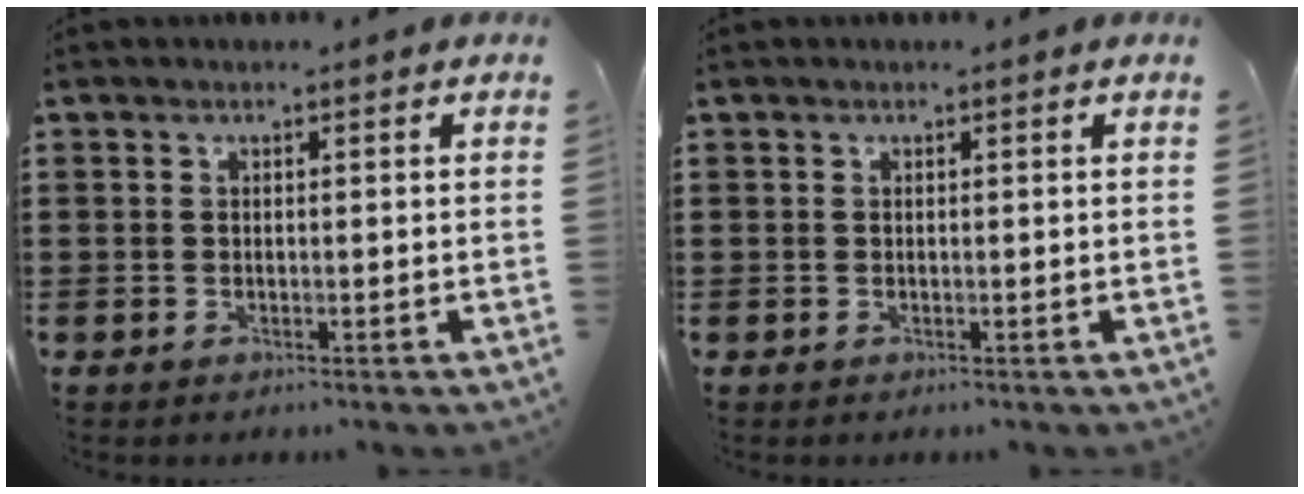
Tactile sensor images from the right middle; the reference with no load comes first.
{"total": 0.0}